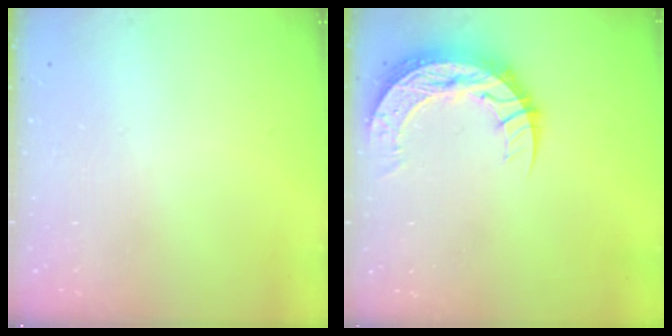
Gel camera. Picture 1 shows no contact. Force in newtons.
{"total": 12.6, "press": 12.6, "slide": 0.9}